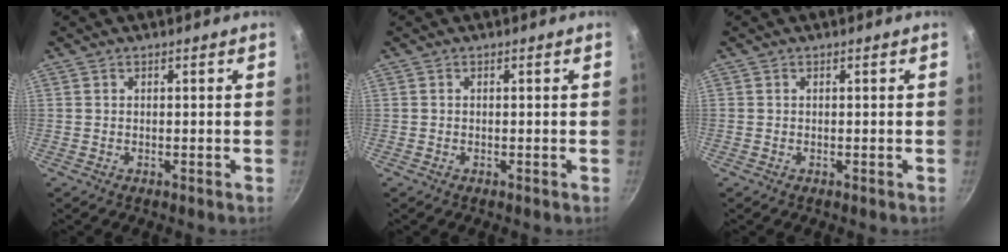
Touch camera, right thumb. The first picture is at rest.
{"total": 0.0}
{"total": 0.0}